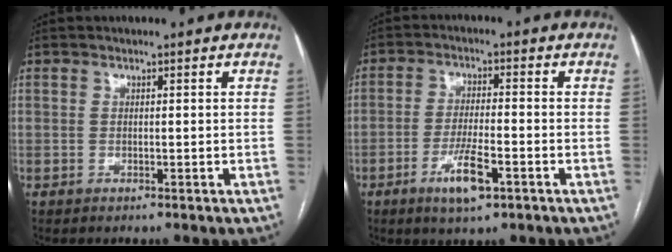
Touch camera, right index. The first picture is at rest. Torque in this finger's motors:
{"motor_torque": [1.08, -0.41, 0.23, 0.10]}